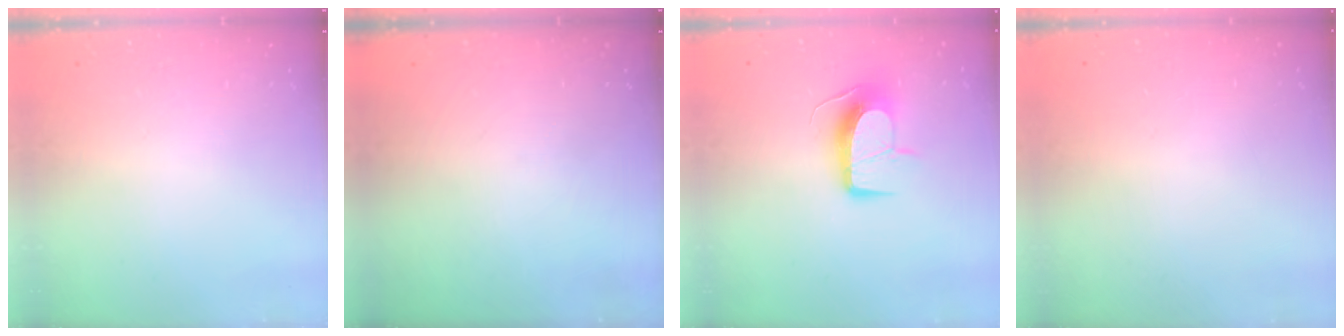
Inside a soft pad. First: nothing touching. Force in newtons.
{"total": 0.0}
{"total": 12.7, "press": 12.7, "slide": 0.5}
{"total": 0.0}